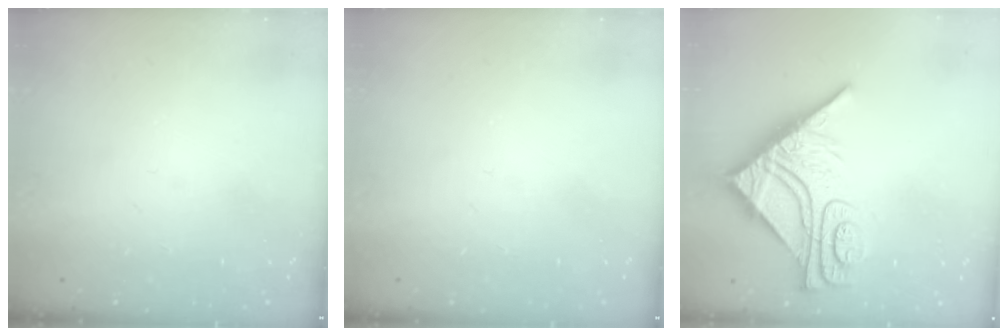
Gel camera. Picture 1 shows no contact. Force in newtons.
{"total": 0.0}
{"total": 16.0, "press": 16.0, "slide": 1.6}